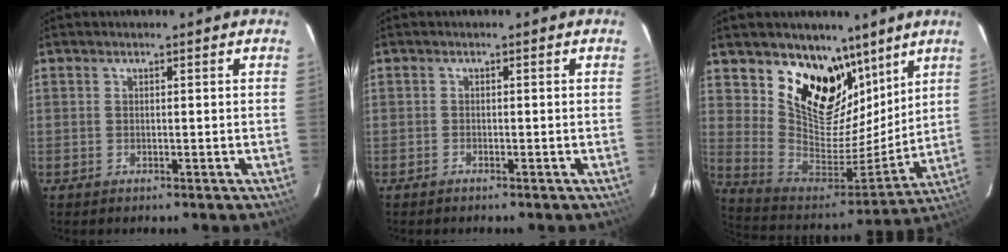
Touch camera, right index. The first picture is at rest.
{"total": 0.6, "force": [-0.5, 0.2, 0.0], "torque": [-0.002, 0.002, -0.011]}
{"total": 18.6, "force": [12.0, 11.7, 8.1], "torque": [-0.172, -0.027, 0.226]}